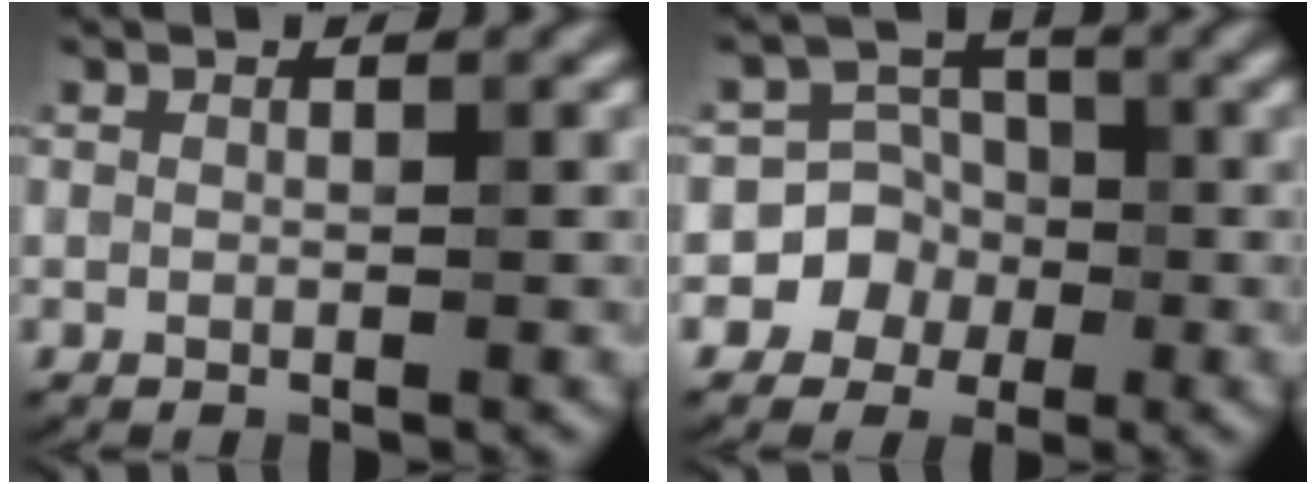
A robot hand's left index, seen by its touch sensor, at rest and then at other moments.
{"total": 5.4, "force": [-1.9, 5.0, 0.3], "torque": [0.035, 0.013, -0.054]}